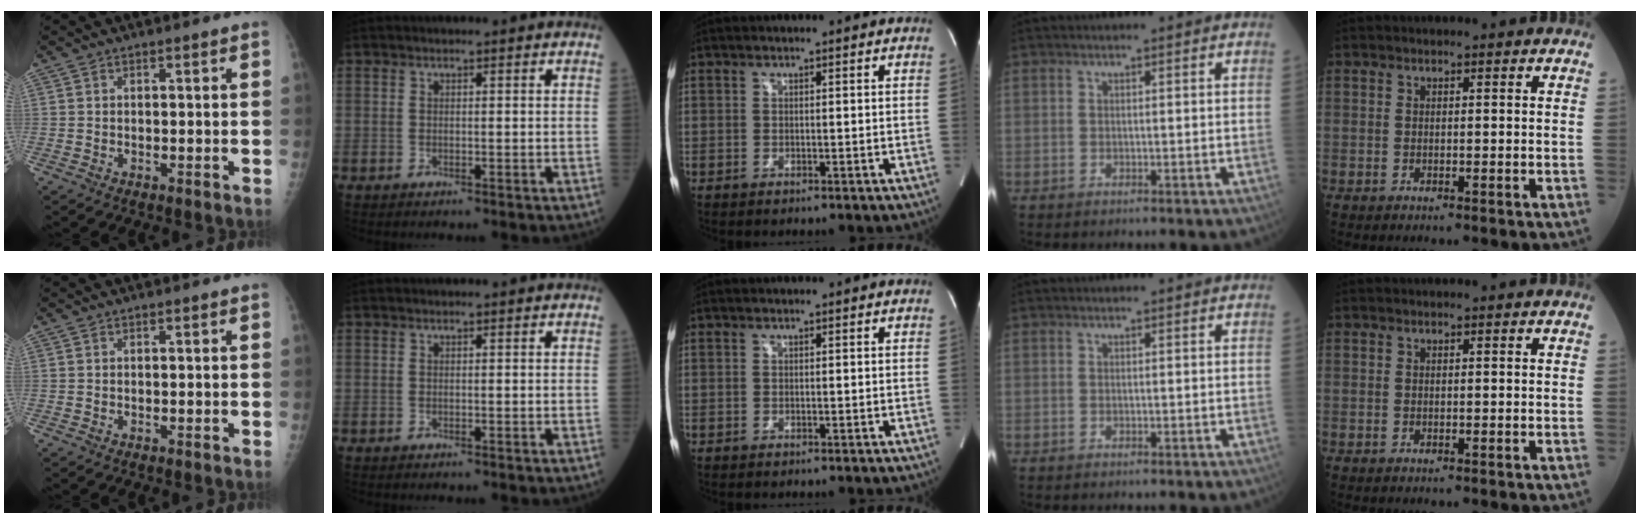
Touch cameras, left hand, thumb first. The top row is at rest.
{}